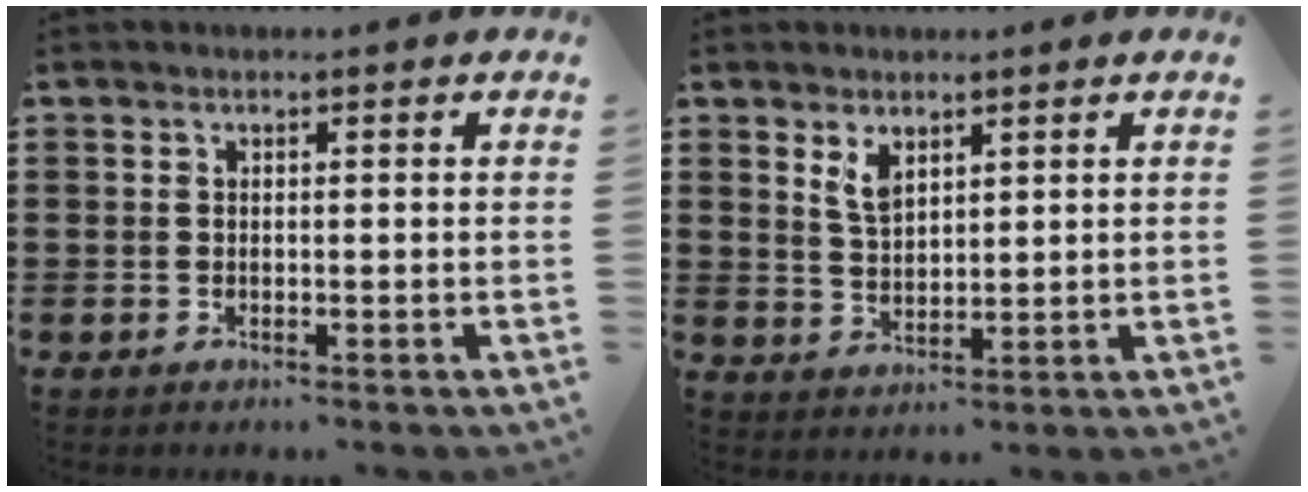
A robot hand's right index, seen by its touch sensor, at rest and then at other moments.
{"total": 3.6, "force": [2.3, 1.7, 2.1], "torque": [-0.048, 0.004, 0.042]}